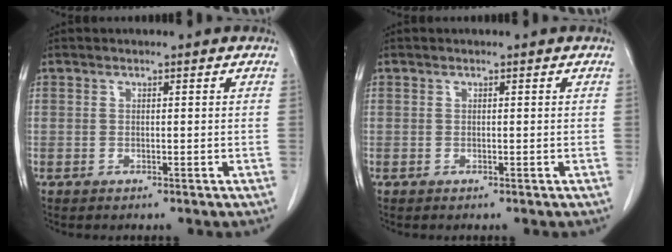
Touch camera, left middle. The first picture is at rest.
{"total": 0.0}